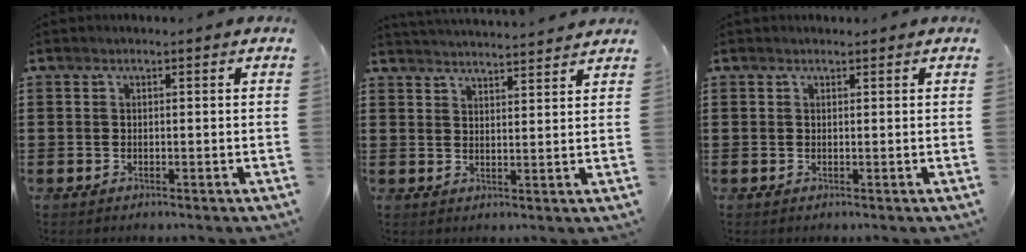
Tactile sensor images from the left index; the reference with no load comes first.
{"total": 3.2, "force": [3.2, -0.4, 0.0], "torque": [-0.010, -0.018, 0.057]}
{"total": 0.6, "force": [0.5, 0.4, 0.0], "torque": [0.000, 0.002, 0.009]}